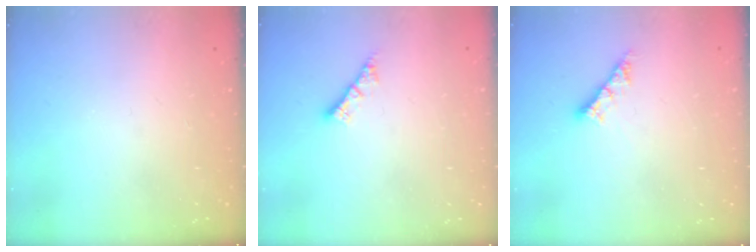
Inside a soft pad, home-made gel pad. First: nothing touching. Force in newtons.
{"total": 3.6, "press": 3.6, "slide": 0.1}
{"total": 5.0, "press": 5.0, "slide": 0.3}